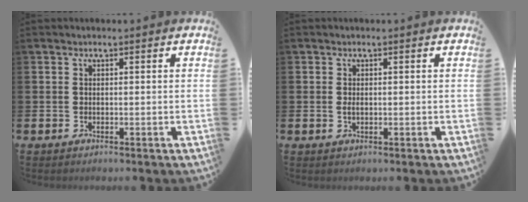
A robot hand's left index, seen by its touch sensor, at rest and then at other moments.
{"total": 0.8, "force": [0.0, 0.4, 0.7], "torque": [-0.014, 0.004, -0.002]}